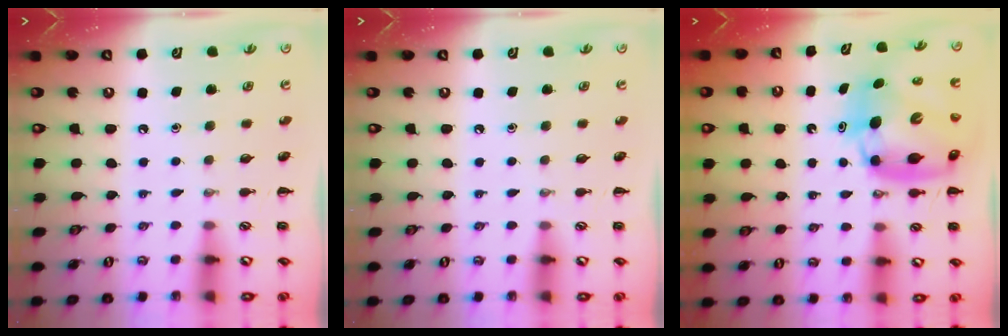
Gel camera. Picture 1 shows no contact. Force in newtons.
{"total": 0.0}
{"total": 11.8, "press": 11.4, "slide": 3.1}